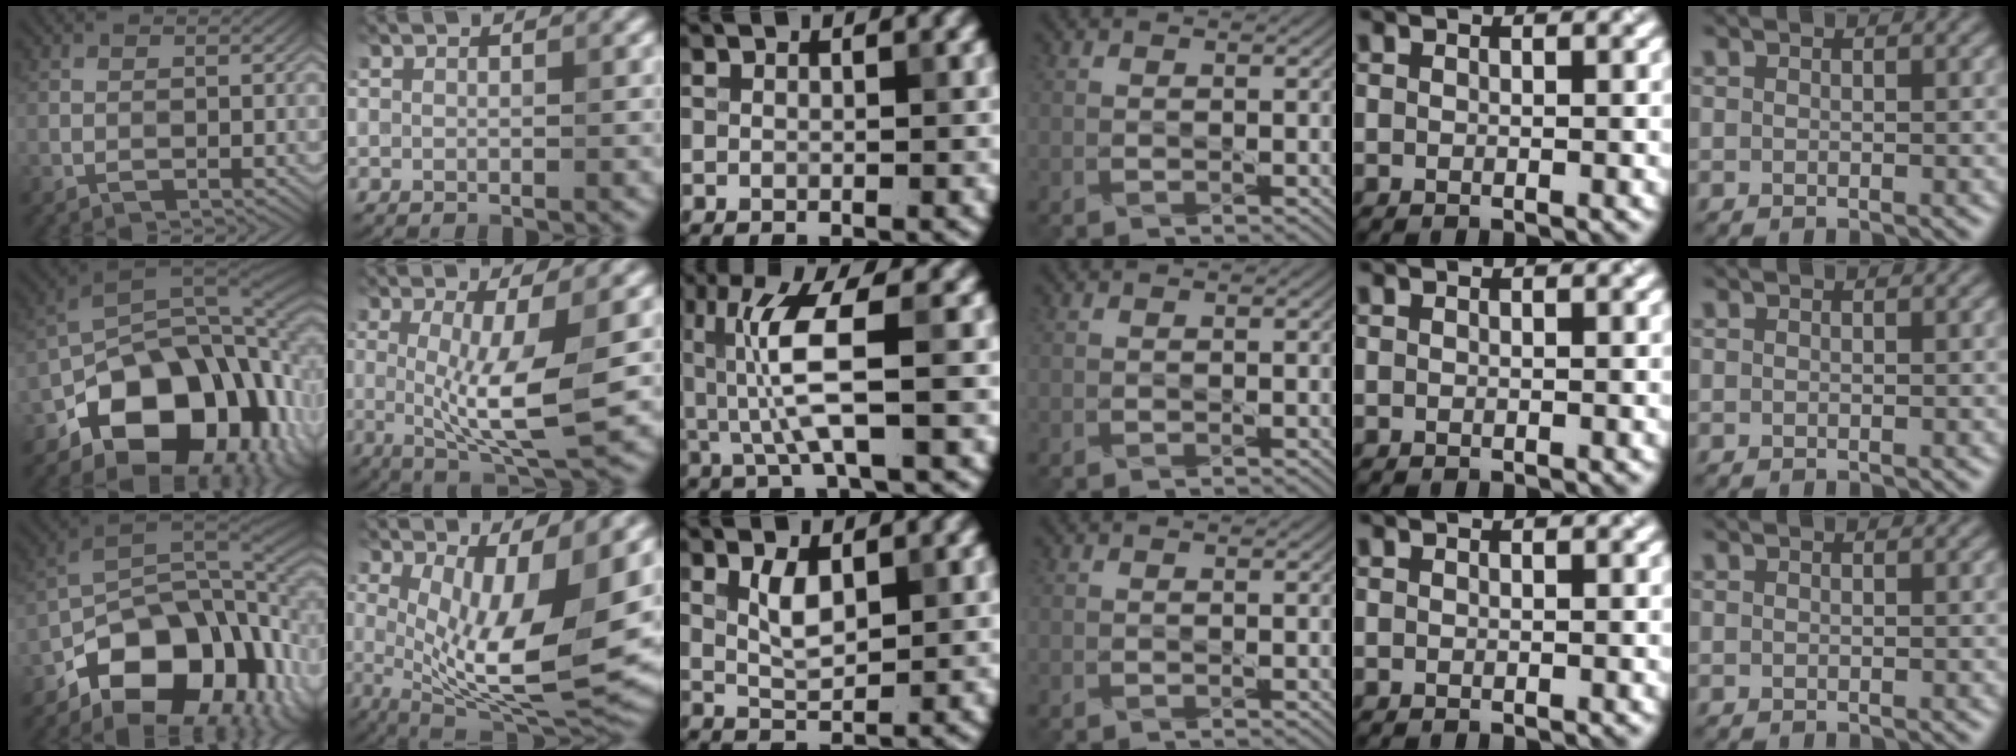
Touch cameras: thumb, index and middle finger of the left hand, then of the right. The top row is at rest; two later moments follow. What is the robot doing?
{"motion": "shake", "object": "tambourine"}